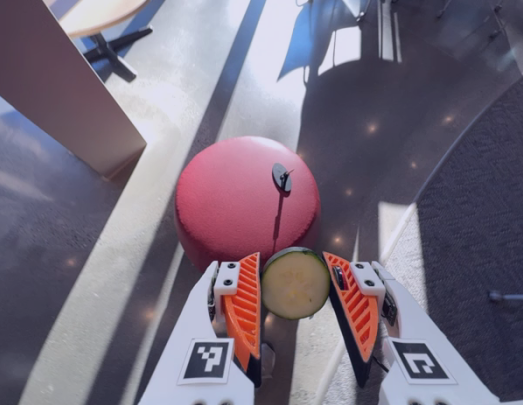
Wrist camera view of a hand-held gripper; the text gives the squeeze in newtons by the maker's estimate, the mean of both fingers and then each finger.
{"total": 8.8, "left": 8.8, "right": 8.9}